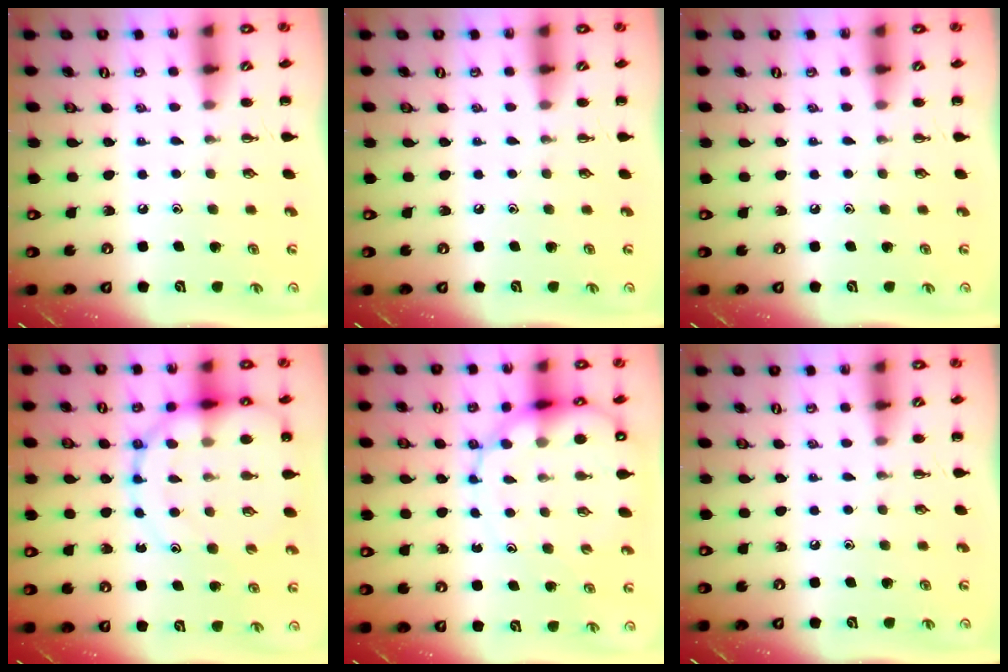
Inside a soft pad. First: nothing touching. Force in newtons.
{"total": 0.0}
{"total": 0.0}
{"total": 15.8, "press": 15.5, "slide": 3.0}
{"total": 12.3, "press": 11.8, "slide": 3.7}
{"total": 0.0}